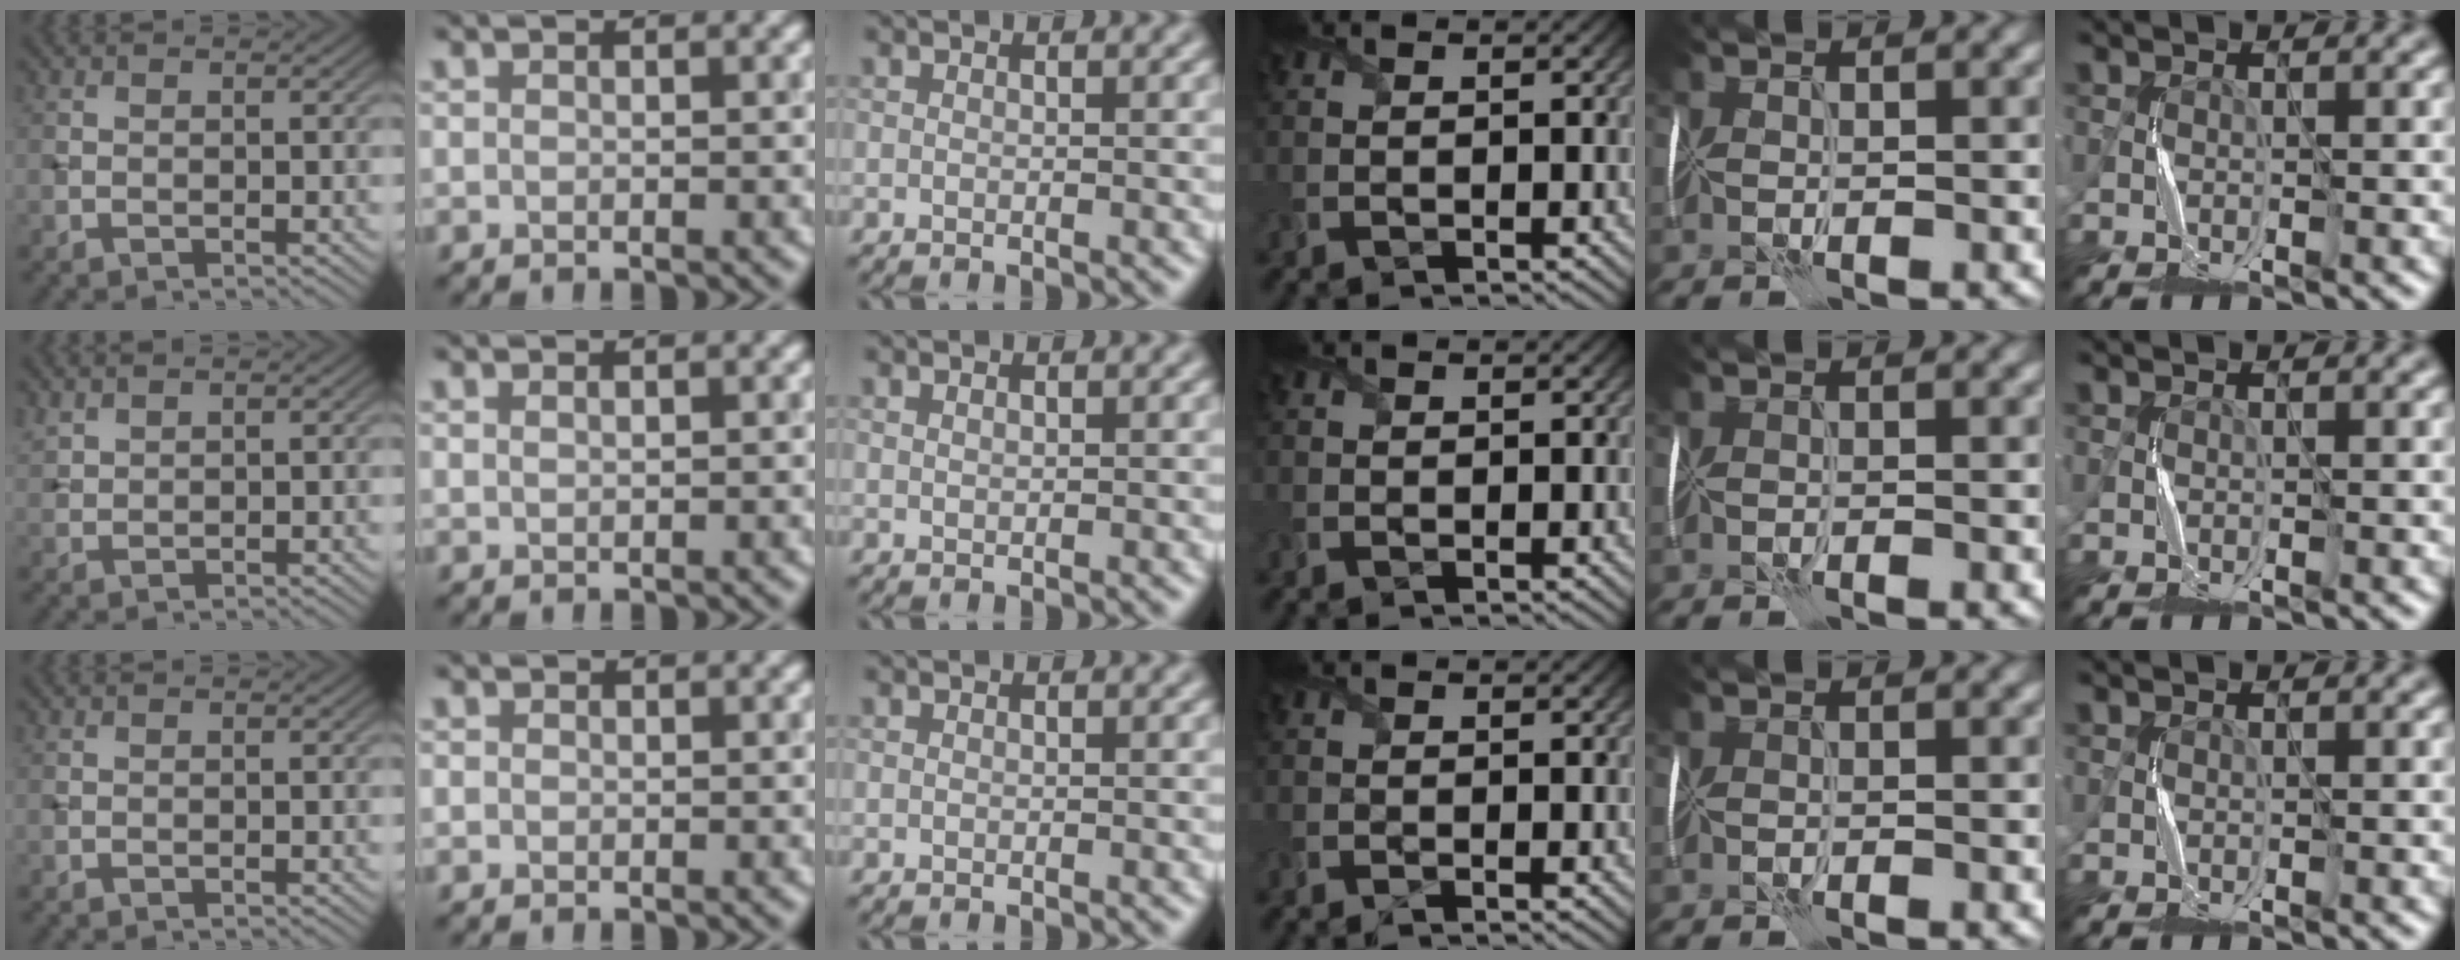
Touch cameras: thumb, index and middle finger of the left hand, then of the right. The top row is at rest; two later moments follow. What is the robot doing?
{"motion": "fold", "object": "wrapping paper"}